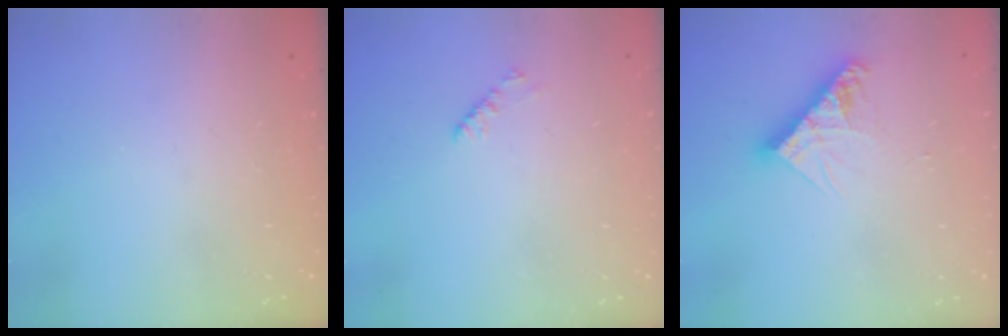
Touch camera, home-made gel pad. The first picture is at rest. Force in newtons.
{"total": 3.4, "press": 3.3, "slide": 0.5}
{"total": 10.8, "press": 10.8, "slide": 1.0}